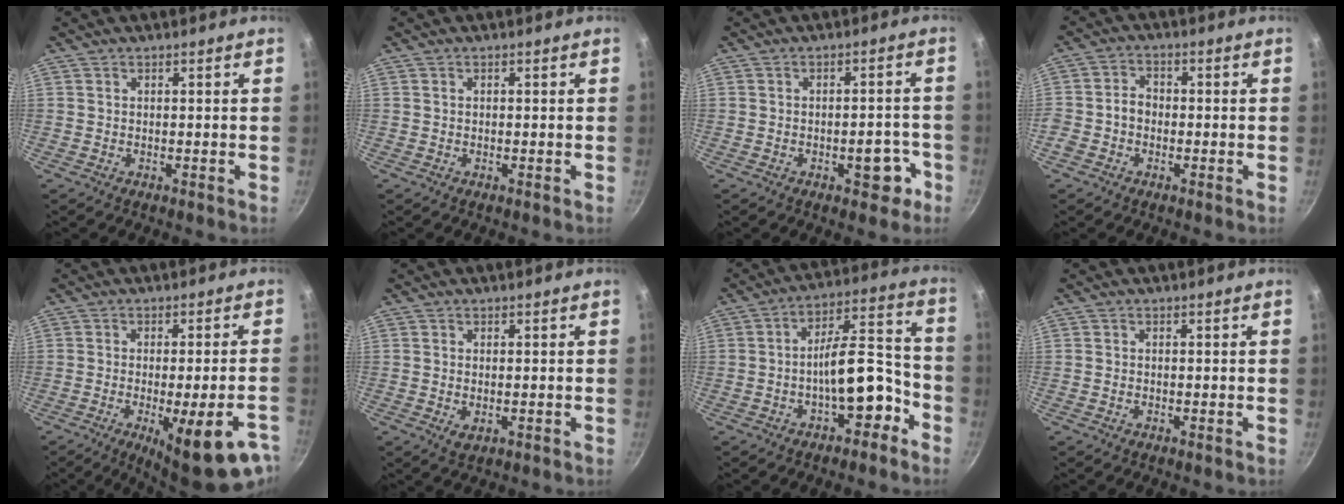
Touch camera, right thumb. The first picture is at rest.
{"total": 0.0}
{"total": 5.7, "force": [-2.6, 3.0, 4.0], "torque": [-0.021, 0.026, -0.030]}
{"total": 4.1, "force": [-1.3, 3.3, 2.0], "torque": [-0.020, 0.021, -0.032]}
{"total": 17.5, "force": [-8.1, 4.5, 14.8], "torque": [-0.169, 0.005, -0.100]}
{"total": 2.3, "force": [-0.3, 1.3, 1.8], "torque": [-0.030, -0.006, -0.002]}
{"total": 12.7, "force": [-5.1, 5.6, 10.2], "torque": [-0.114, 0.076, -0.073]}
{"total": 0.0}